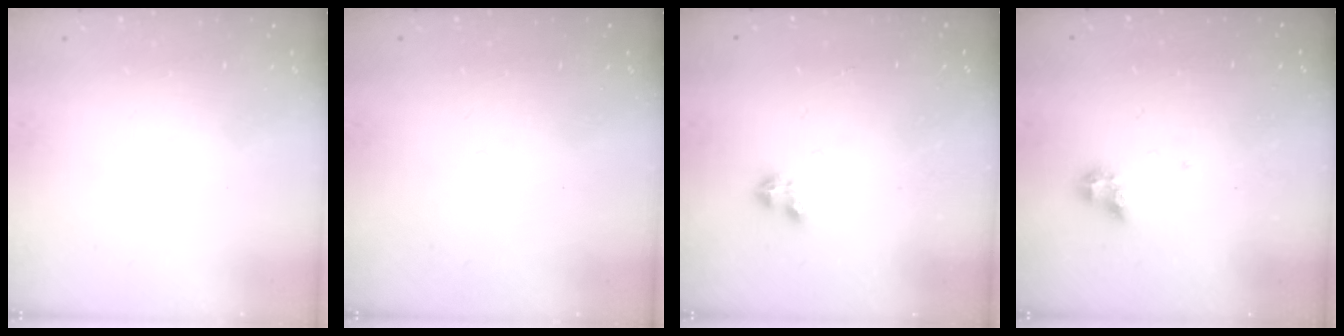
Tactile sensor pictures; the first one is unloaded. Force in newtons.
{"total": 0.0}
{"total": 2.2, "press": 2.2, "slide": 0.4}
{"total": 4.7, "press": 4.7, "slide": 0.3}